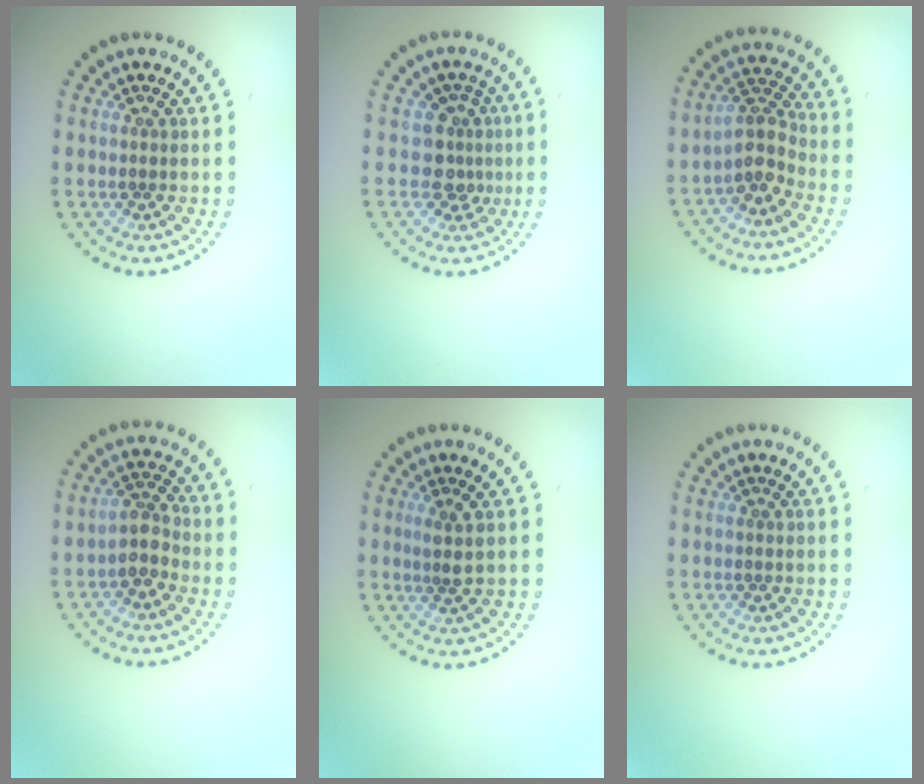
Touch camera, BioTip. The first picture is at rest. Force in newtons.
{"total": 2.5, "press": 1.9, "slide": 1.7}
{"total": 2.9, "press": 2.4, "slide": 1.7}
{"total": 2.4, "press": 2.0, "slide": 1.3}
{"total": 1.5, "press": 1.2, "slide": 0.9}
{"total": 0.0}